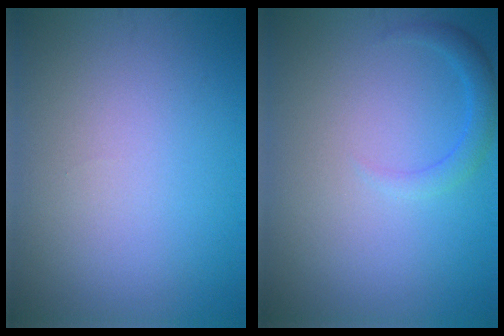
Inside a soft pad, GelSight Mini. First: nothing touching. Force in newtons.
{"total": 1.6, "press": 1.6, "slide": 0.1}